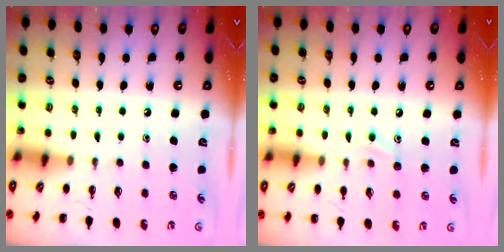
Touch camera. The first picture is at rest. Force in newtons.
{"total": 7.0, "press": 6.7, "slide": 1.9}